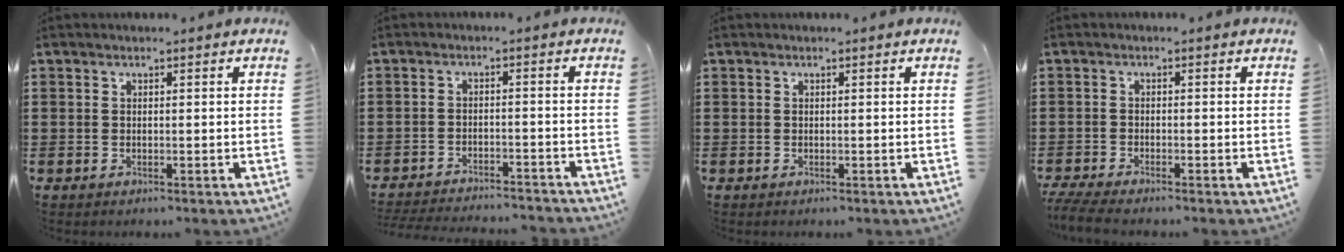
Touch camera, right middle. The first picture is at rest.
{"total": 3.5, "force": [-3.5, 0.1, 0.3], "torque": [-0.007, 0.000, -0.074]}
{"total": 0.0}
{"total": 2.6, "force": [-2.4, 0.1, 1.0], "torque": [-0.032, -0.007, -0.052]}